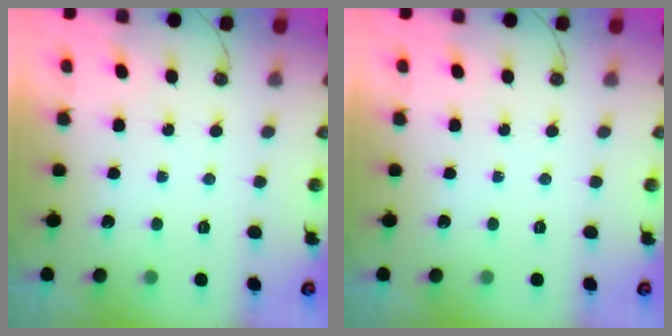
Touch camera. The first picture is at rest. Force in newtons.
{"total": 0.0}